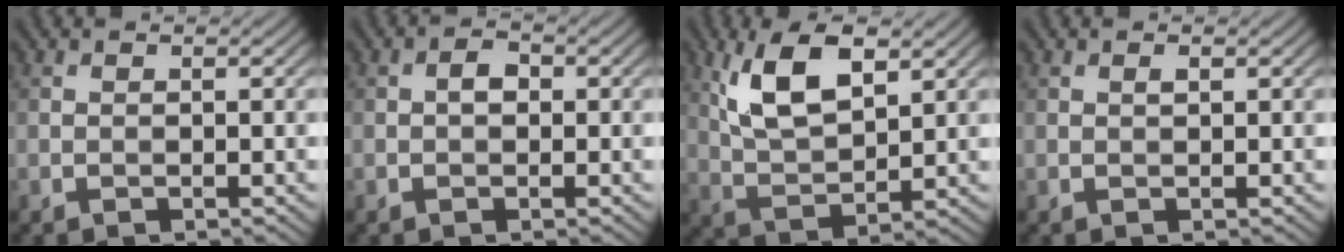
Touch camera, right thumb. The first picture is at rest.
{"total": 1.7, "force": [-0.1, 1.2, 1.2], "torque": [-0.021, 0.002, -0.007]}
{"total": 8.9, "force": [4.3, 3.8, 6.8], "torque": [-0.144, 0.004, 0.088]}
{"total": 0.6, "force": [0.3, 0.2, 0.4], "torque": [-0.008, 0.000, 0.004]}